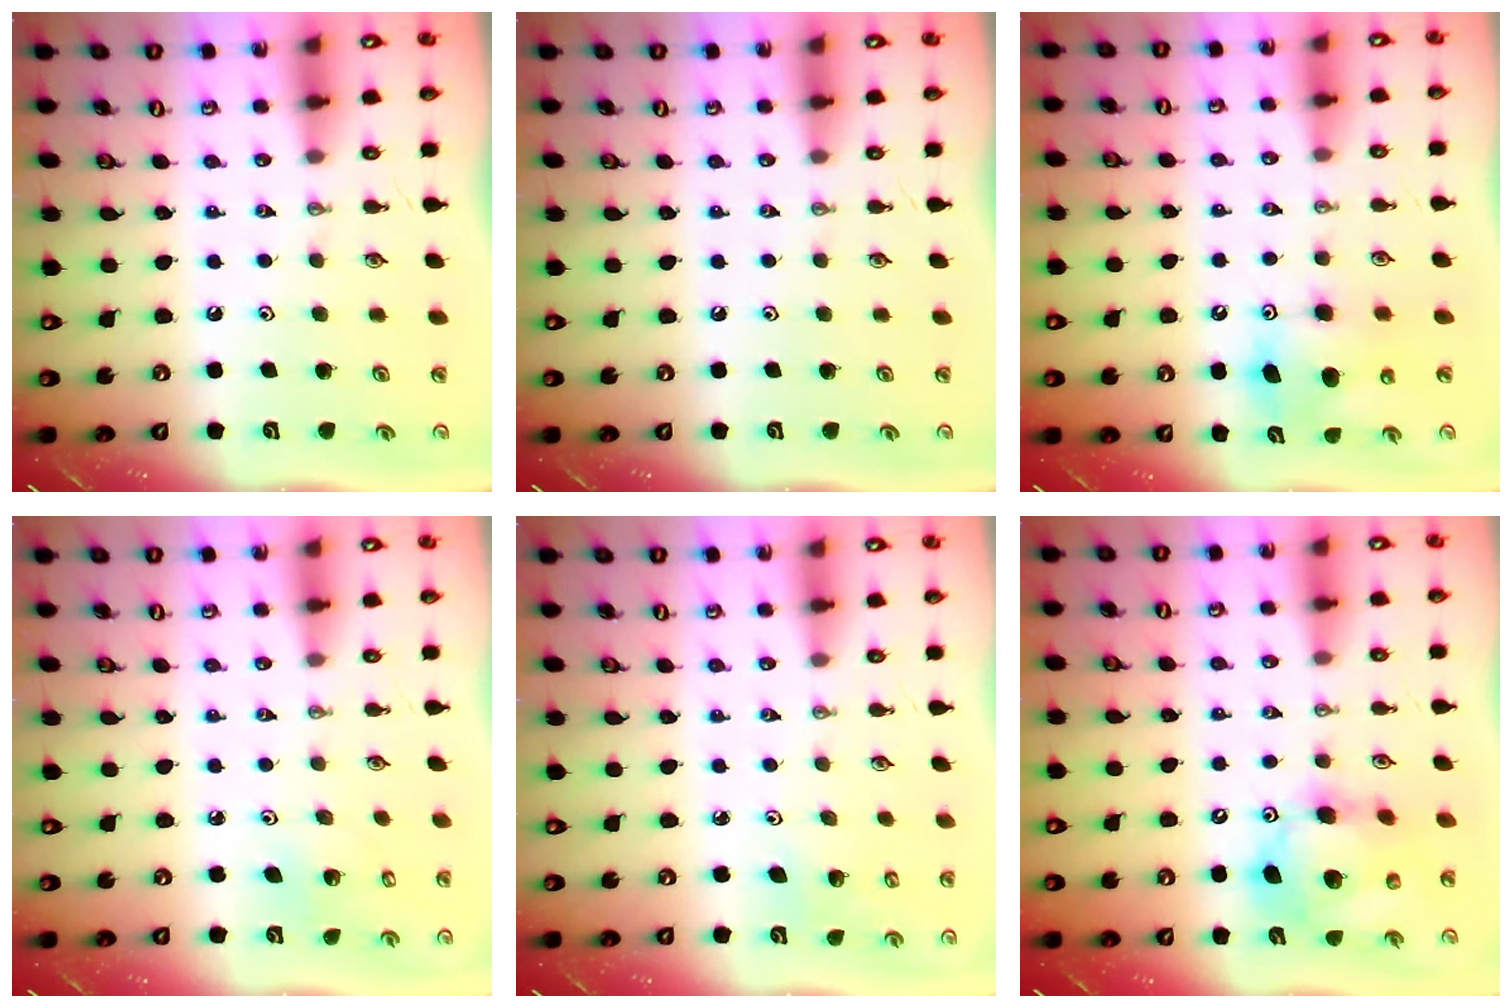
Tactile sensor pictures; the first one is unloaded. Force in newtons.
{"total": 0.0}
{"total": 8.4, "press": 8.4, "slide": 0.3}
{"total": 3.9, "press": 3.9, "slide": 0.3}
{"total": 4.7, "press": 4.2, "slide": 2.0}
{"total": 13.6, "press": 13.4, "slide": 2.3}